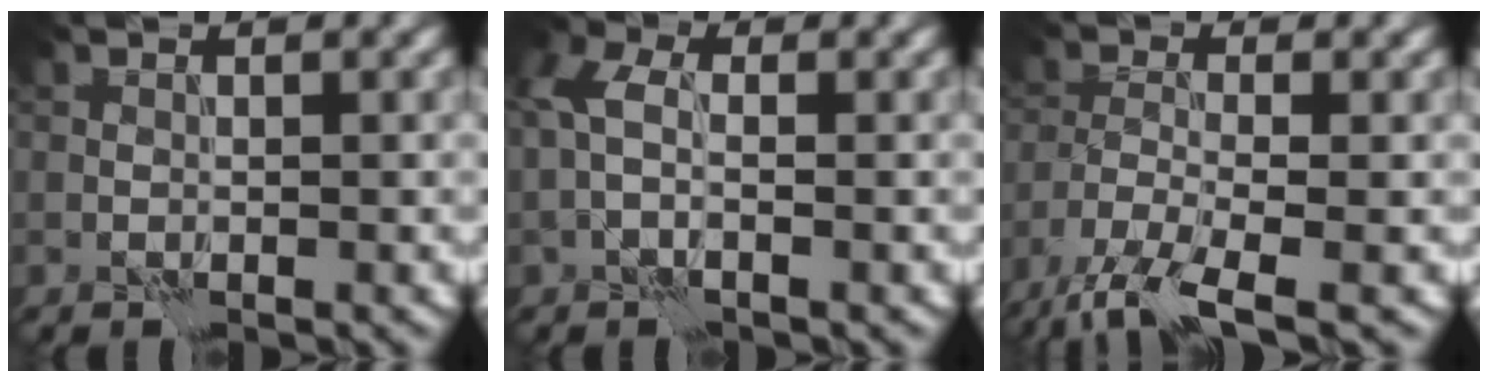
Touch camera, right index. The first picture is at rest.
{"total": 3.5, "force": [-0.4, 2.0, 2.9], "torque": [-0.071, 0.008, -0.020]}
{"total": 7.2, "force": [-5.2, 1.7, 4.8], "torque": [-0.093, -0.015, -0.106]}